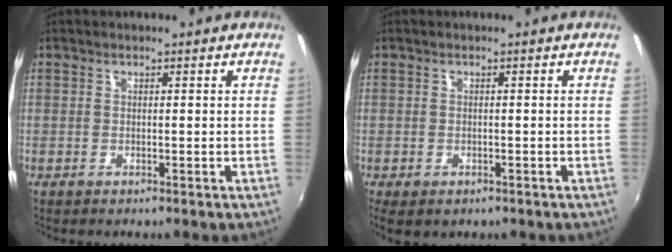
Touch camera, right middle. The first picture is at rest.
{"total": 3.5, "force": [-1.9, 2.2, 1.9], "torque": [-0.038, -0.018, -0.024]}